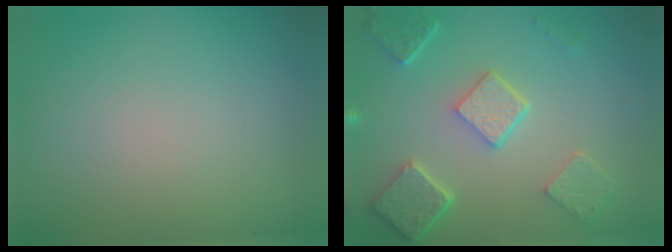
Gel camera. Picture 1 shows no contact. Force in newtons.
{"total": 5.4, "press": 4.2, "slide": 3.4}